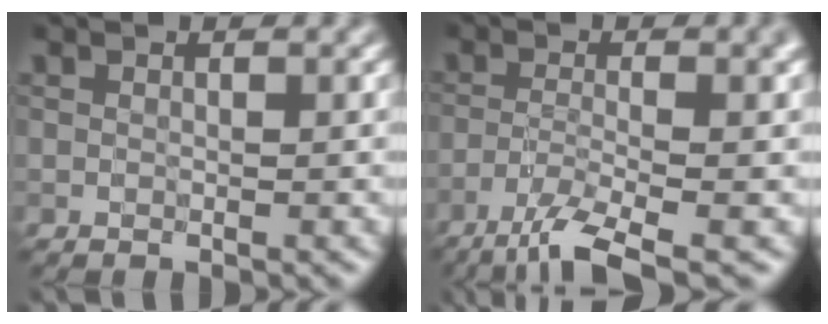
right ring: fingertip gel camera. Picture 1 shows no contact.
{"total": 7.6, "force": [-4.3, 1.8, 6.0], "torque": [-0.089, -0.004, -0.091]}